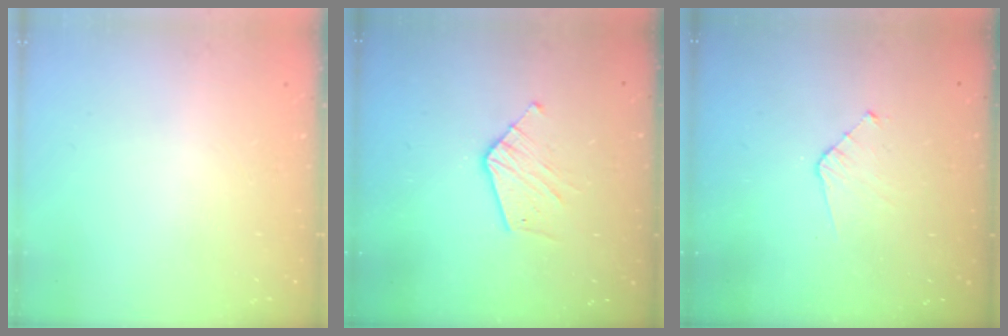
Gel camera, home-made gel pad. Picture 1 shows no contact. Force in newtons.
{"total": 7.8, "press": 7.8, "slide": 0.2}
{"total": 3.2, "press": 3.2, "slide": 0.3}